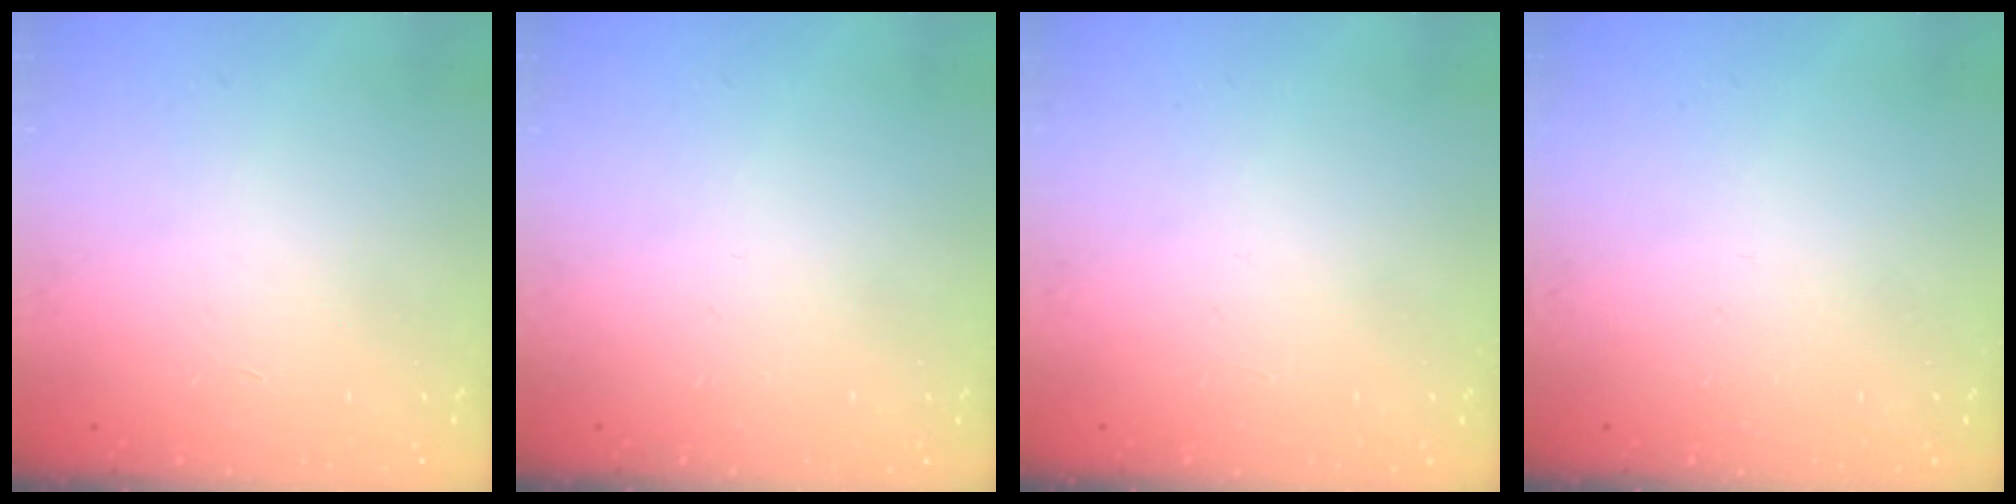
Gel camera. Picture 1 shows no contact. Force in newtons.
{"total": 0.0}
{"total": 0.0}
{"total": 0.0}